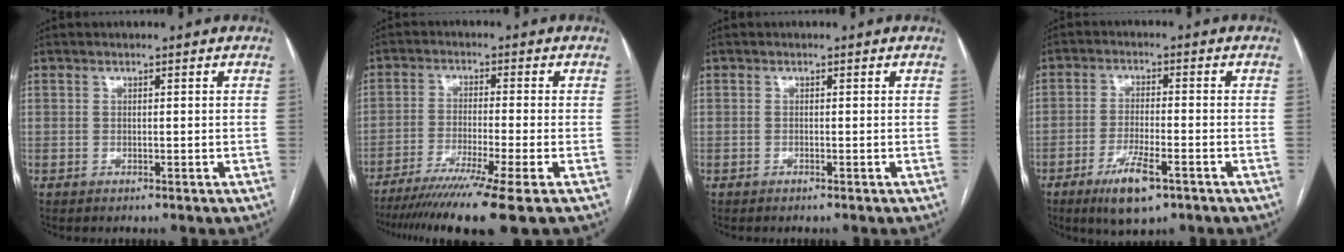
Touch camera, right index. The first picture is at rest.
{"total": 13.4, "force": [-9.8, -2.0, 8.9], "torque": [-0.143, -0.043, -0.155]}
{"total": 0.0}
{"total": 7.6, "force": [-4.3, 1.7, 6.0], "torque": [-0.114, -0.012, -0.070]}